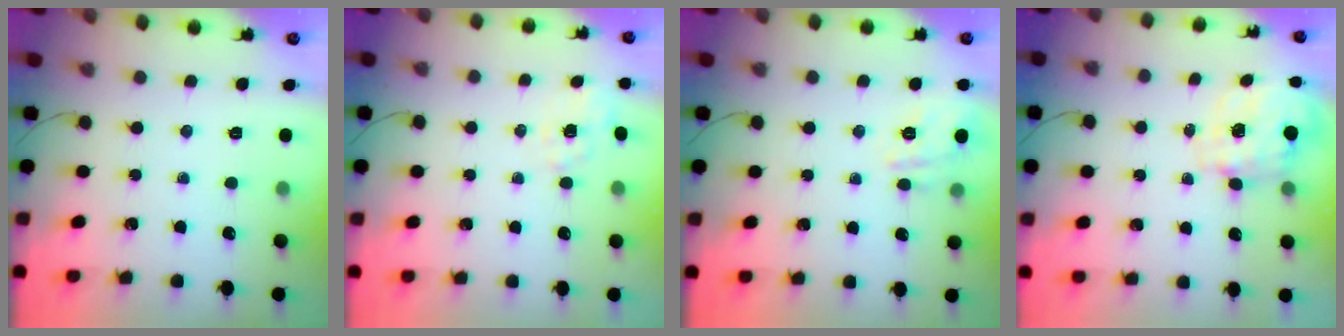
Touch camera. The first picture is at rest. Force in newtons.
{"total": 2.5, "press": 1.9, "slide": 1.6}
{"total": 3.6, "press": 3.5, "slide": 1.0}
{"total": 2.7, "press": 2.5, "slide": 1.0}